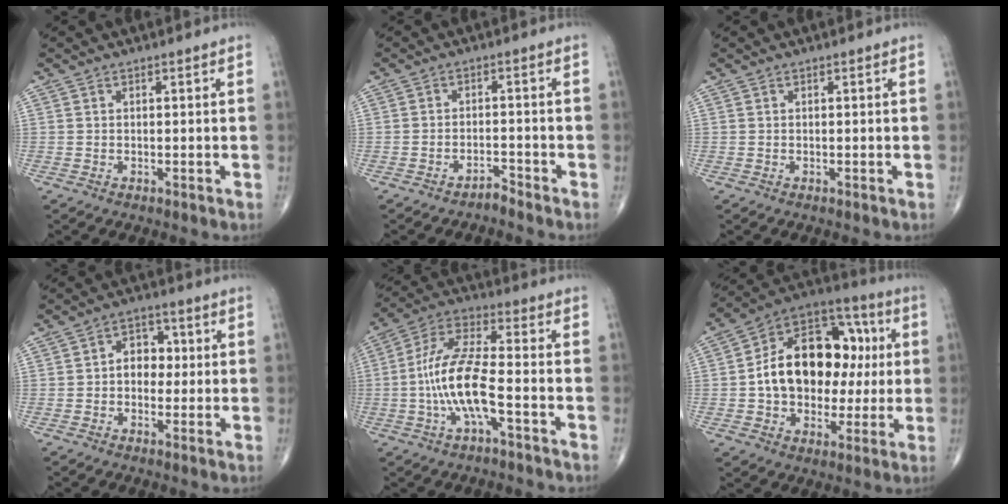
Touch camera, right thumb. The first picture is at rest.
{"total": 1.9, "force": [-1.9, 0.3, 0.0], "torque": [0.004, 0.009, -0.032]}
{"total": 0.0}
{"total": 6.2, "force": [0.2, 4.6, 4.1], "torque": [-0.028, 0.015, -0.005]}
{"total": 12.7, "force": [-3.2, 3.9, 11.6], "torque": [-0.251, 0.042, -0.063]}
{"total": 22.3, "force": [1.2, 15.5, 16.0], "torque": [-0.213, 0.037, 0.022]}